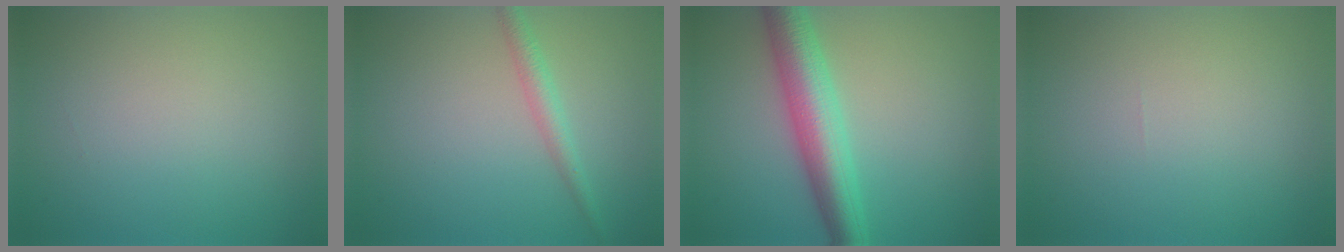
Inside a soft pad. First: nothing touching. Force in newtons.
{"total": 2.0, "press": 2.0, "slide": 0.1}
{"total": 6.3, "press": 6.3, "slide": 0.1}
{"total": 0.0}